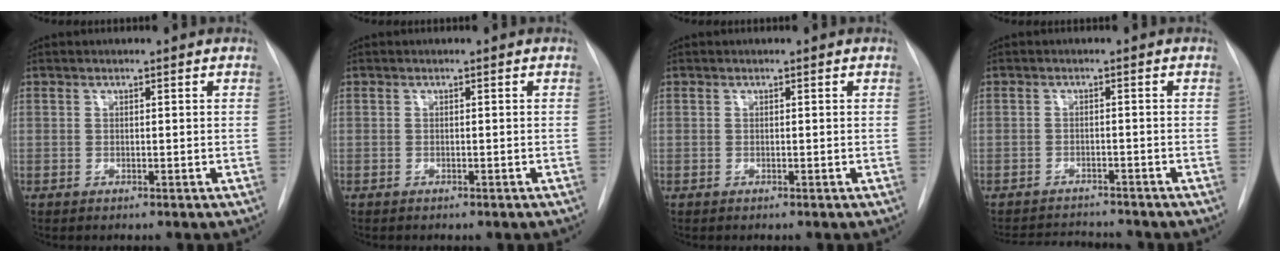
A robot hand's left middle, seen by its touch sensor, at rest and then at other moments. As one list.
[{"total": 0.9, "force": [-0.7, 0.3, 0.4], "torque": [-0.012, -0.001, -0.008]}, {"total": 0.0}, {"total": 6.6, "force": [-6.4, 0.8, 1.1], "torque": [-0.016, 0.001, -0.092]}]